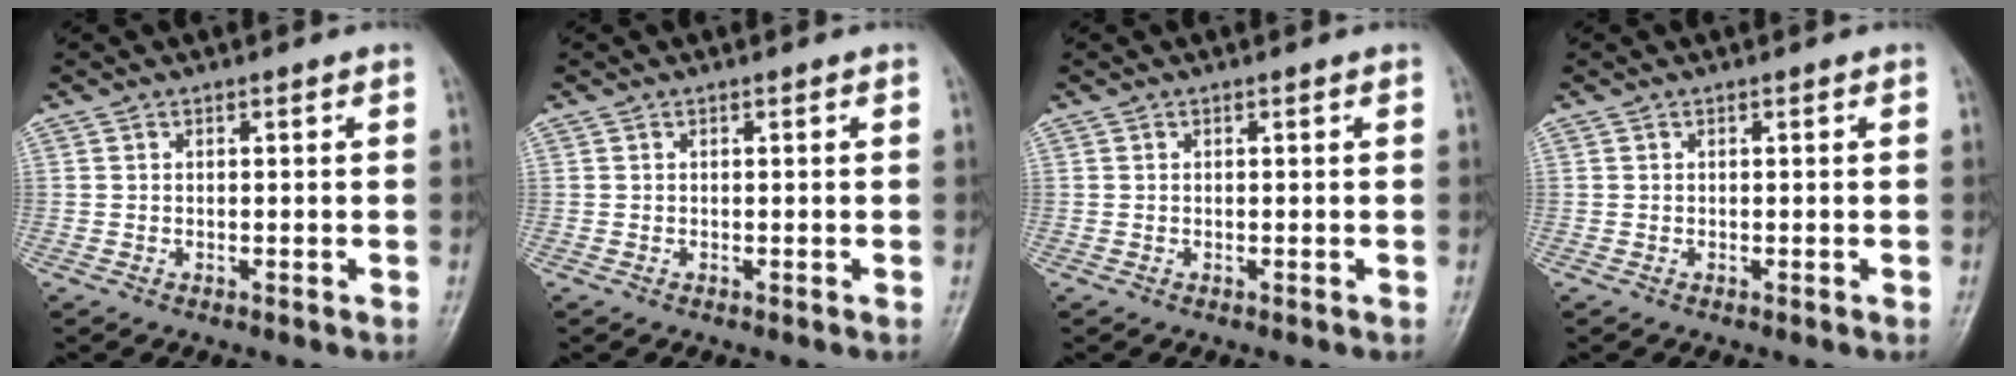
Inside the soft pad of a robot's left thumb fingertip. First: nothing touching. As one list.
[{"total": 0.0}, {"total": 0.0}, {"total": 0.0}]